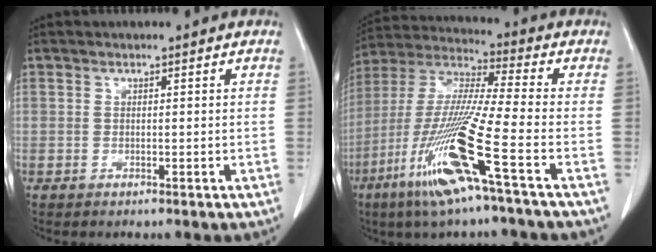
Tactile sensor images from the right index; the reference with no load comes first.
{"total": 17.0, "force": [-7.5, -0.7, 15.3], "torque": [-0.326, -0.033, -0.149]}